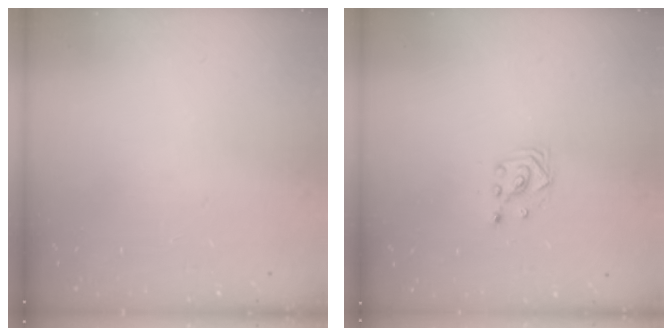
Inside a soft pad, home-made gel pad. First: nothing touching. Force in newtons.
{"total": 3.0, "press": 3.0, "slide": 0.4}